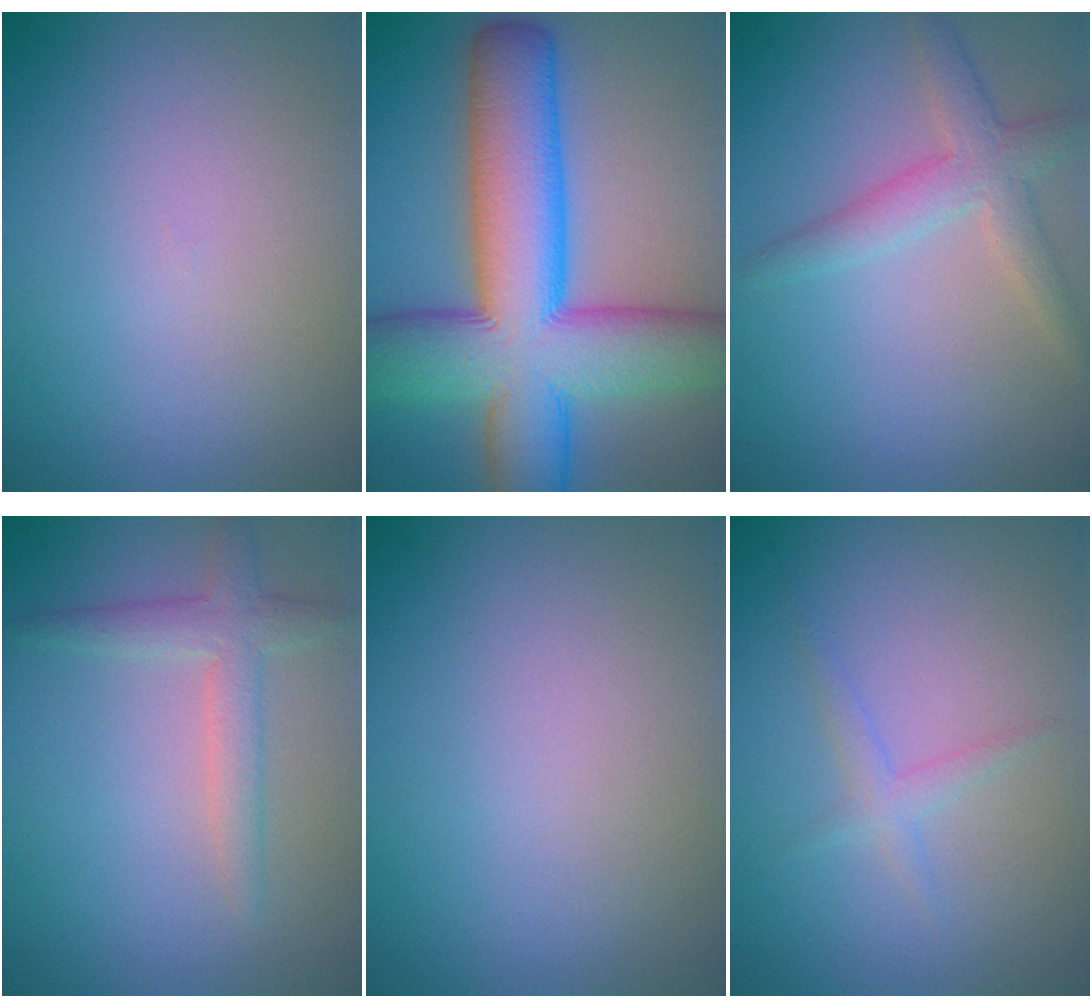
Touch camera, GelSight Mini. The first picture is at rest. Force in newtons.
{"total": 14.5, "press": 14.5, "slide": 0.4}
{"total": 3.0, "press": 3.0, "slide": 0.1}
{"total": 2.5, "press": 2.5, "slide": 0.1}
{"total": 0.0}
{"total": 1.4, "press": 1.4, "slide": 0.0}